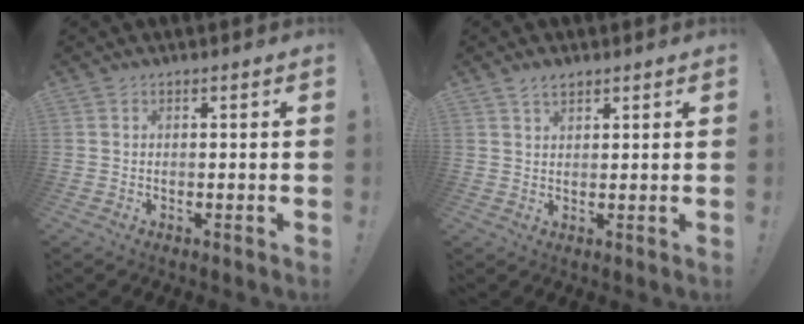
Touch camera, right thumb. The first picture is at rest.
{"total": 2.9, "force": [2.2, 1.3, 1.2], "torque": [-0.024, -0.007, 0.041]}